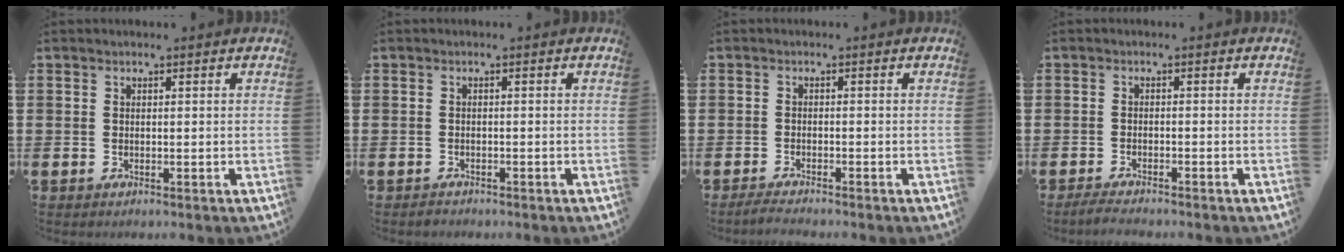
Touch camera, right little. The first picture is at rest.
{"total": 0.6, "force": [-0.6, 0.2, 0.0], "torque": [-0.002, -0.001, -0.013]}
{"total": 1.4, "force": [-1.4, 0.0, 0.4], "torque": [-0.008, 0.002, -0.027]}
{"total": 1.6, "force": [-1.6, 0.1, 0.4], "torque": [-0.009, 0.004, -0.032]}